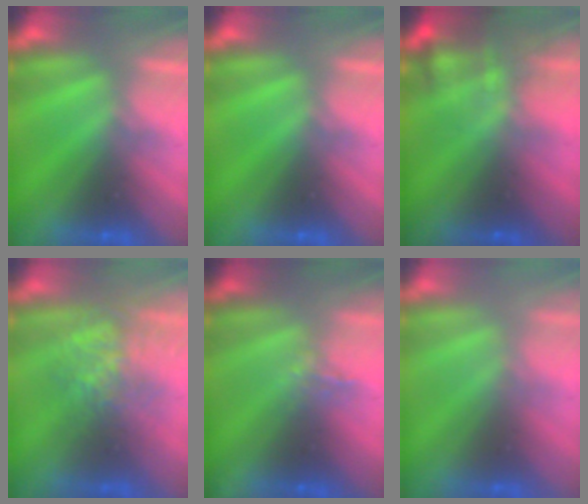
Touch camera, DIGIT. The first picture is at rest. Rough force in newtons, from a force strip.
{"total": 0.0}
{"total": 6.9}
{"total": 3.5}
{"total": 1.2}
{"total": 2.9}